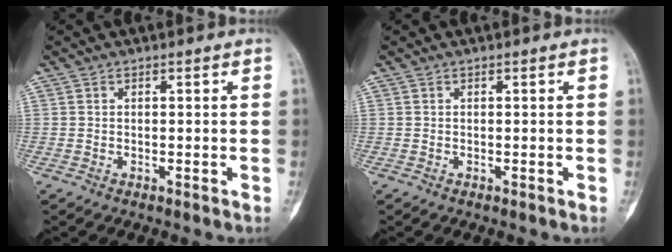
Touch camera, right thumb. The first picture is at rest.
{"total": 0.0}